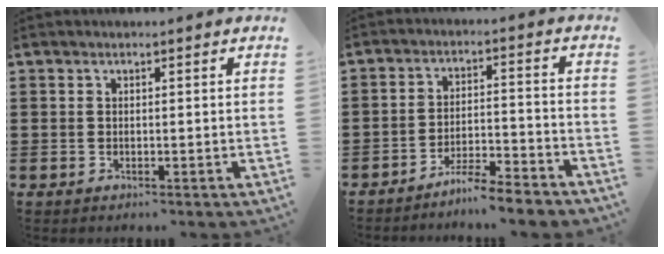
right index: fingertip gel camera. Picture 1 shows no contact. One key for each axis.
{"total": 5.5, "fx": -5.2, "fy": -0.3, "fz": 1.6, "tx": -0.035, "ty": -0.002, "tz": -0.105}